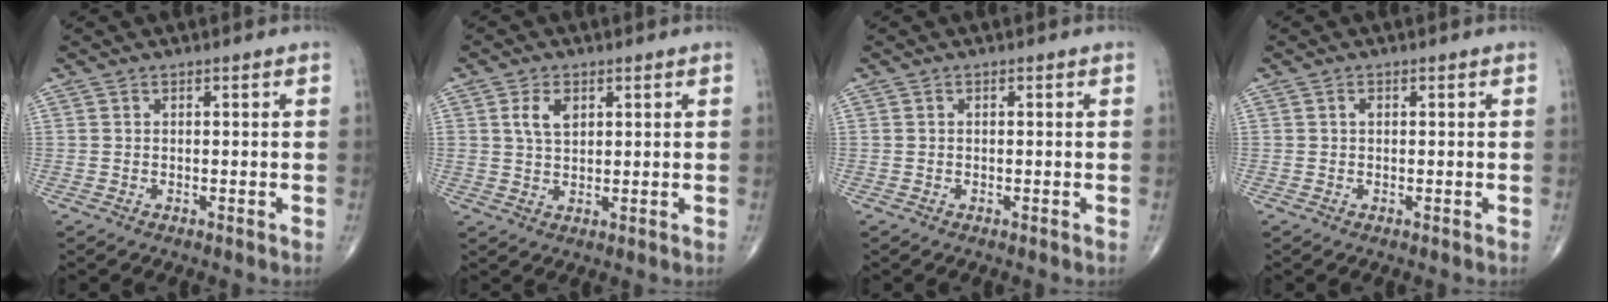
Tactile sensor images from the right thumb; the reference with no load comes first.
{"total": 4.5, "force": [1.6, 2.7, 3.1], "torque": [-0.052, -0.005, 0.032]}
{"total": 0.0}
{"total": 0.8, "force": [0.1, 0.5, 0.6], "torque": [-0.010, 0.001, 0.001]}